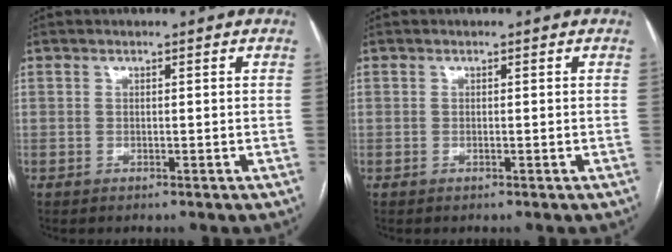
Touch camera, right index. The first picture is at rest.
{"total": 0.0}